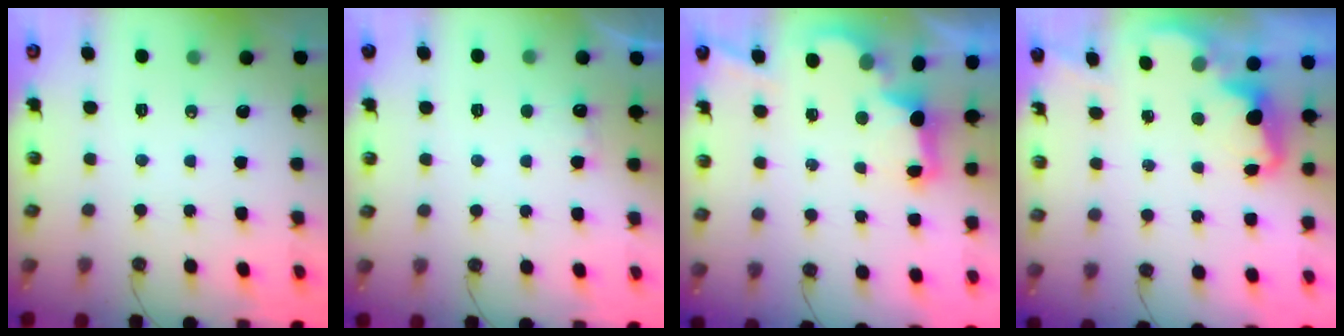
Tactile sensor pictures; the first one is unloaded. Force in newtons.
{"total": 6.0, "press": 5.9, "slide": 1.2}
{"total": 2.9, "press": 2.8, "slide": 0.9}
{"total": 2.4, "press": 2.3, "slide": 0.7}